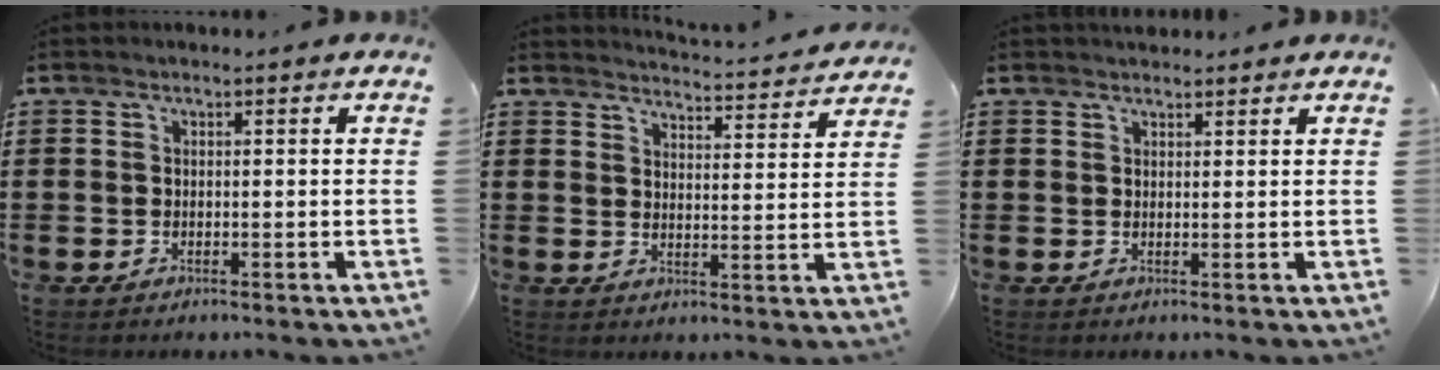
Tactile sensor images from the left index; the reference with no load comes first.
{"total": 3.7, "force": [3.7, -0.4, 0.0], "torque": [-0.011, -0.031, 0.059]}
{"total": 1.5, "force": [1.4, 0.3, 0.0], "torque": [-0.003, 0.003, 0.028]}